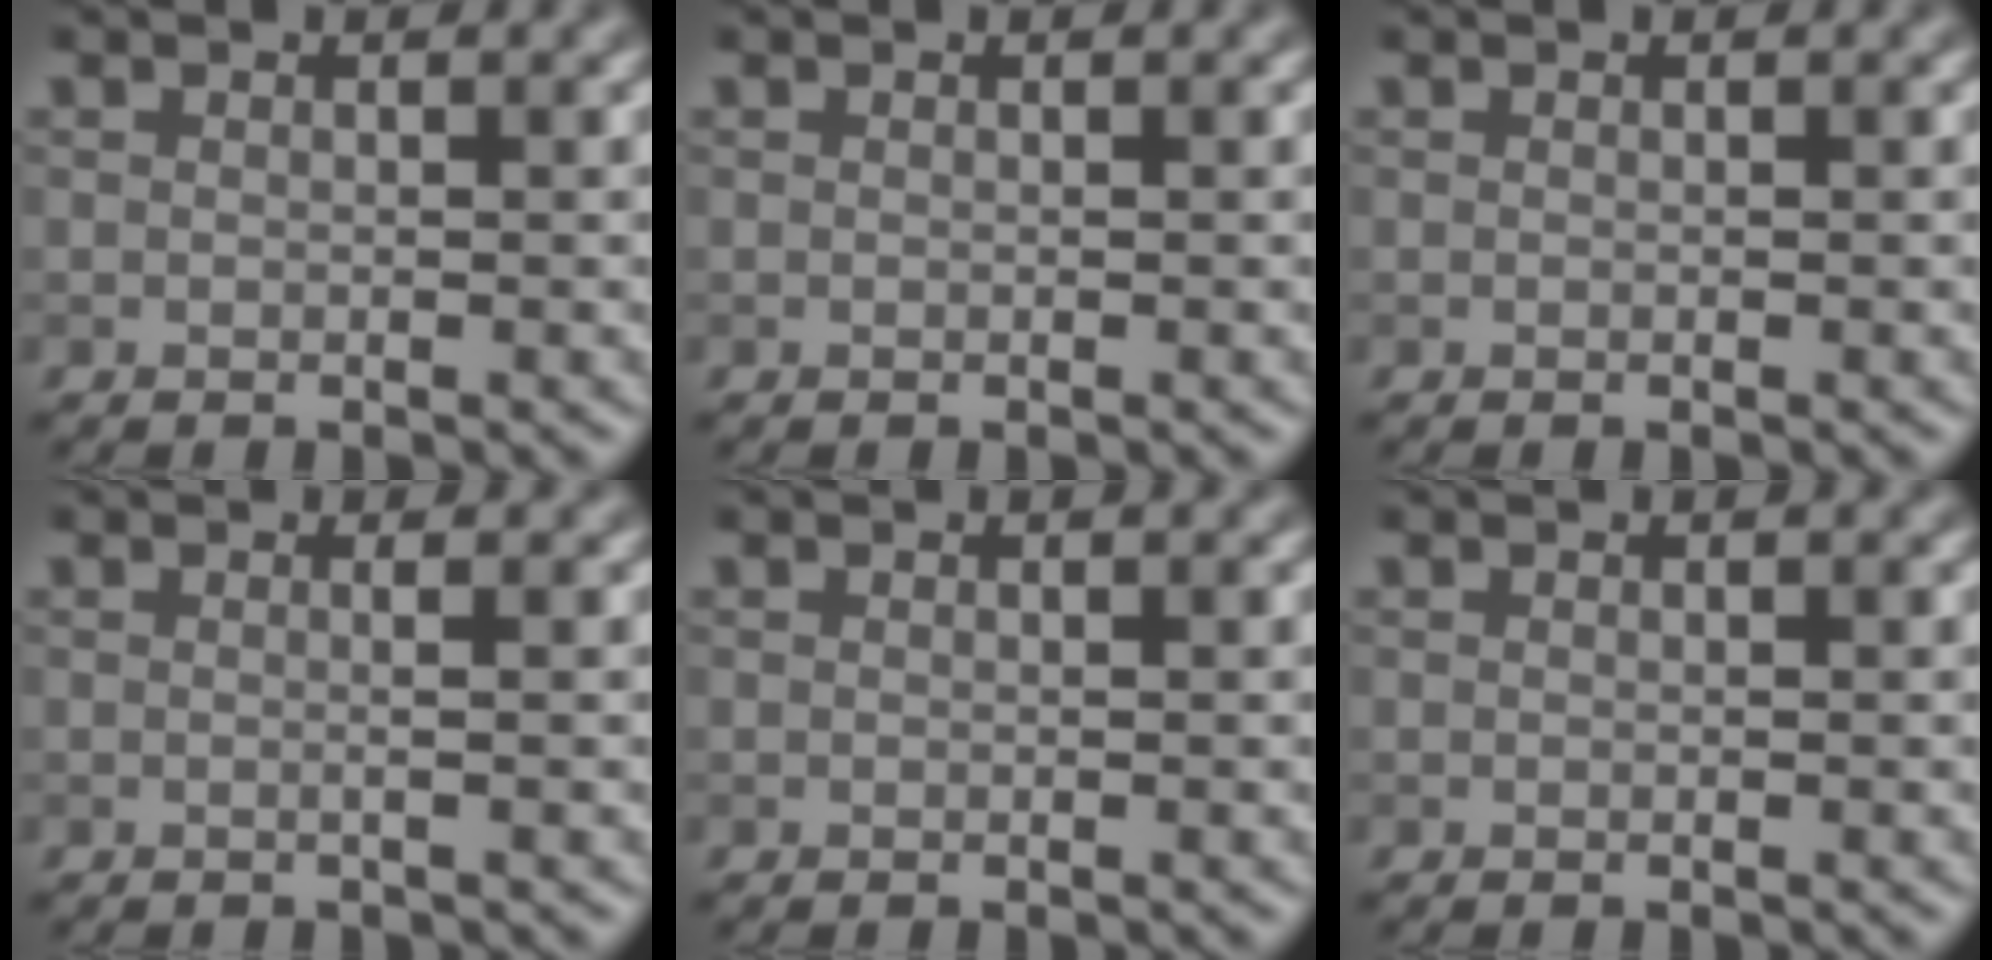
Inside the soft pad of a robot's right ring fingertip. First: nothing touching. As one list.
[{"total": 0.0}, {"total": 0.0}, {"total": 1.2, "force": [0.1, 0.5, 1.1], "torque": [-0.012, -0.001, -0.010]}, {"total": 0.0}, {"total": 0.0}]